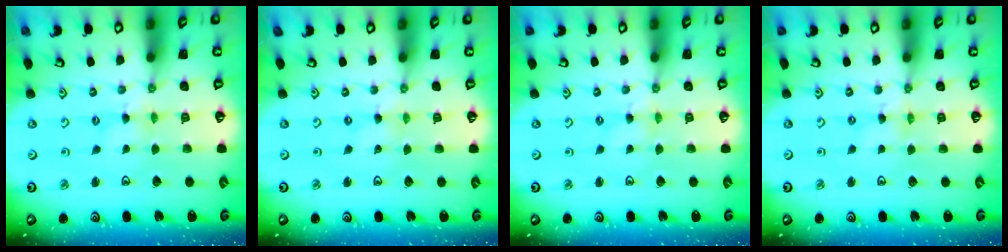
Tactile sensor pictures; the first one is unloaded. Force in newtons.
{"total": 0.0}
{"total": 0.9, "press": 0.8, "slide": 0.2}
{"total": 1.3, "press": 1.3, "slide": 0.2}